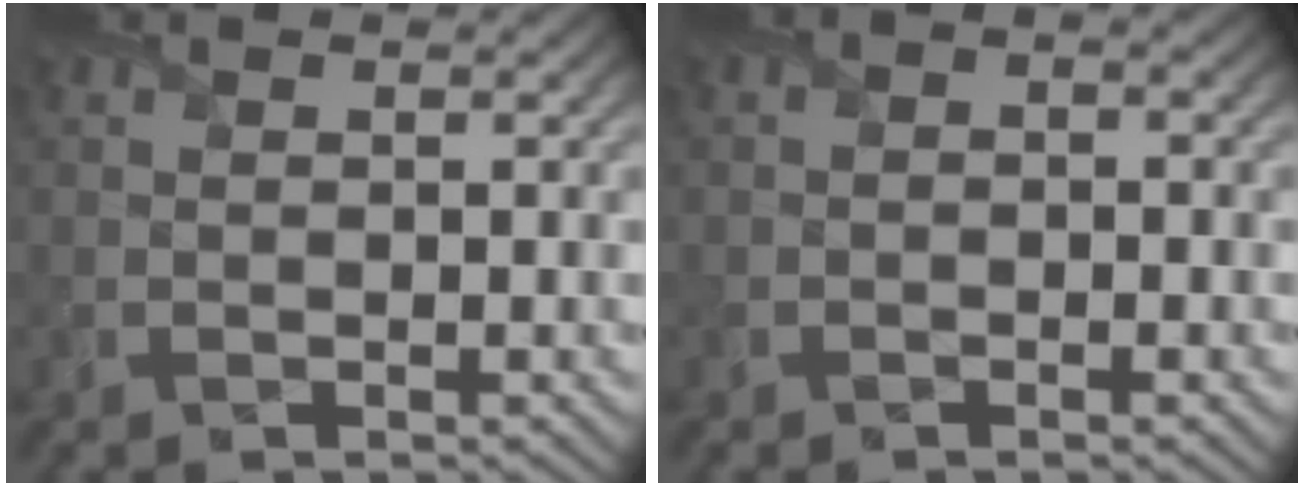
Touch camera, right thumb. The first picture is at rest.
{"total": 1.4, "force": [-0.5, 1.0, 0.9], "torque": [-0.018, -0.001, -0.012]}